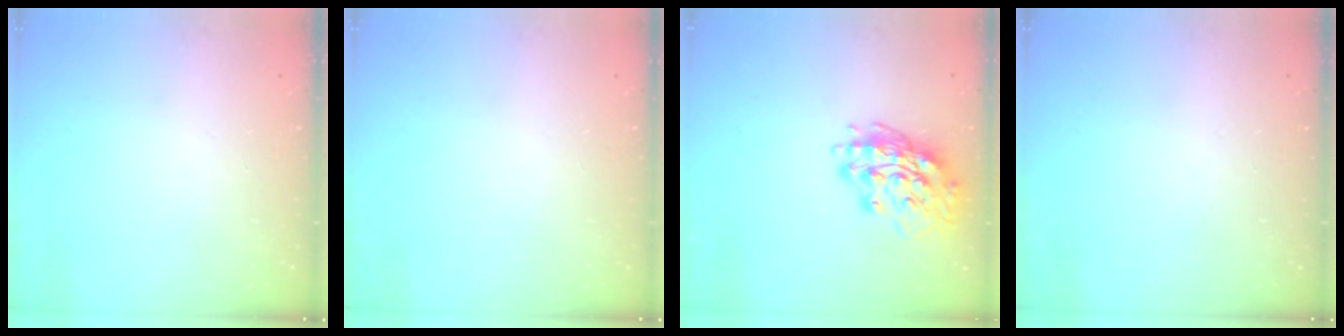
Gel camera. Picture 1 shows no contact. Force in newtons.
{"total": 0.0}
{"total": 16.3, "press": 16.1, "slide": 2.8}
{"total": 0.0}